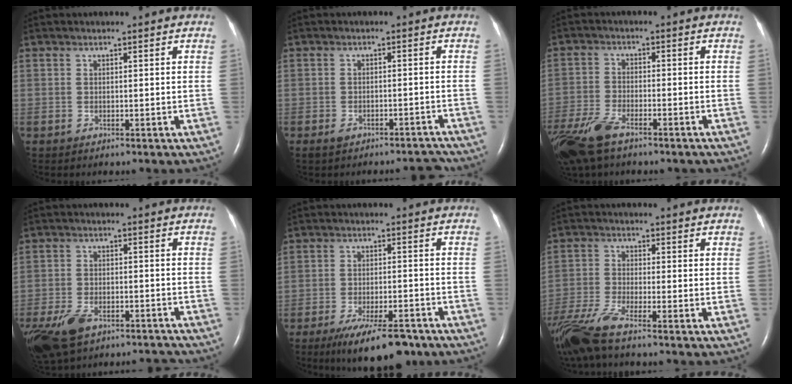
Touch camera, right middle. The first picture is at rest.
{"total": 4.1, "force": [-3.8, 1.2, 1.1], "torque": [-0.009, 0.007, -0.055]}
{"total": 10.8, "force": [-7.9, 3.6, 6.4], "torque": [-0.137, -0.018, -0.134]}
{"total": 13.2, "force": [-10.1, 5.2, 6.8], "torque": [-0.166, -0.007, -0.163]}
{"total": 11.2, "force": [-8.3, 3.0, 6.9], "torque": [-0.111, -0.016, -0.129]}
{"total": 8.4, "force": [-6.7, -0.1, 5.0], "torque": [-0.111, -0.027, -0.131]}